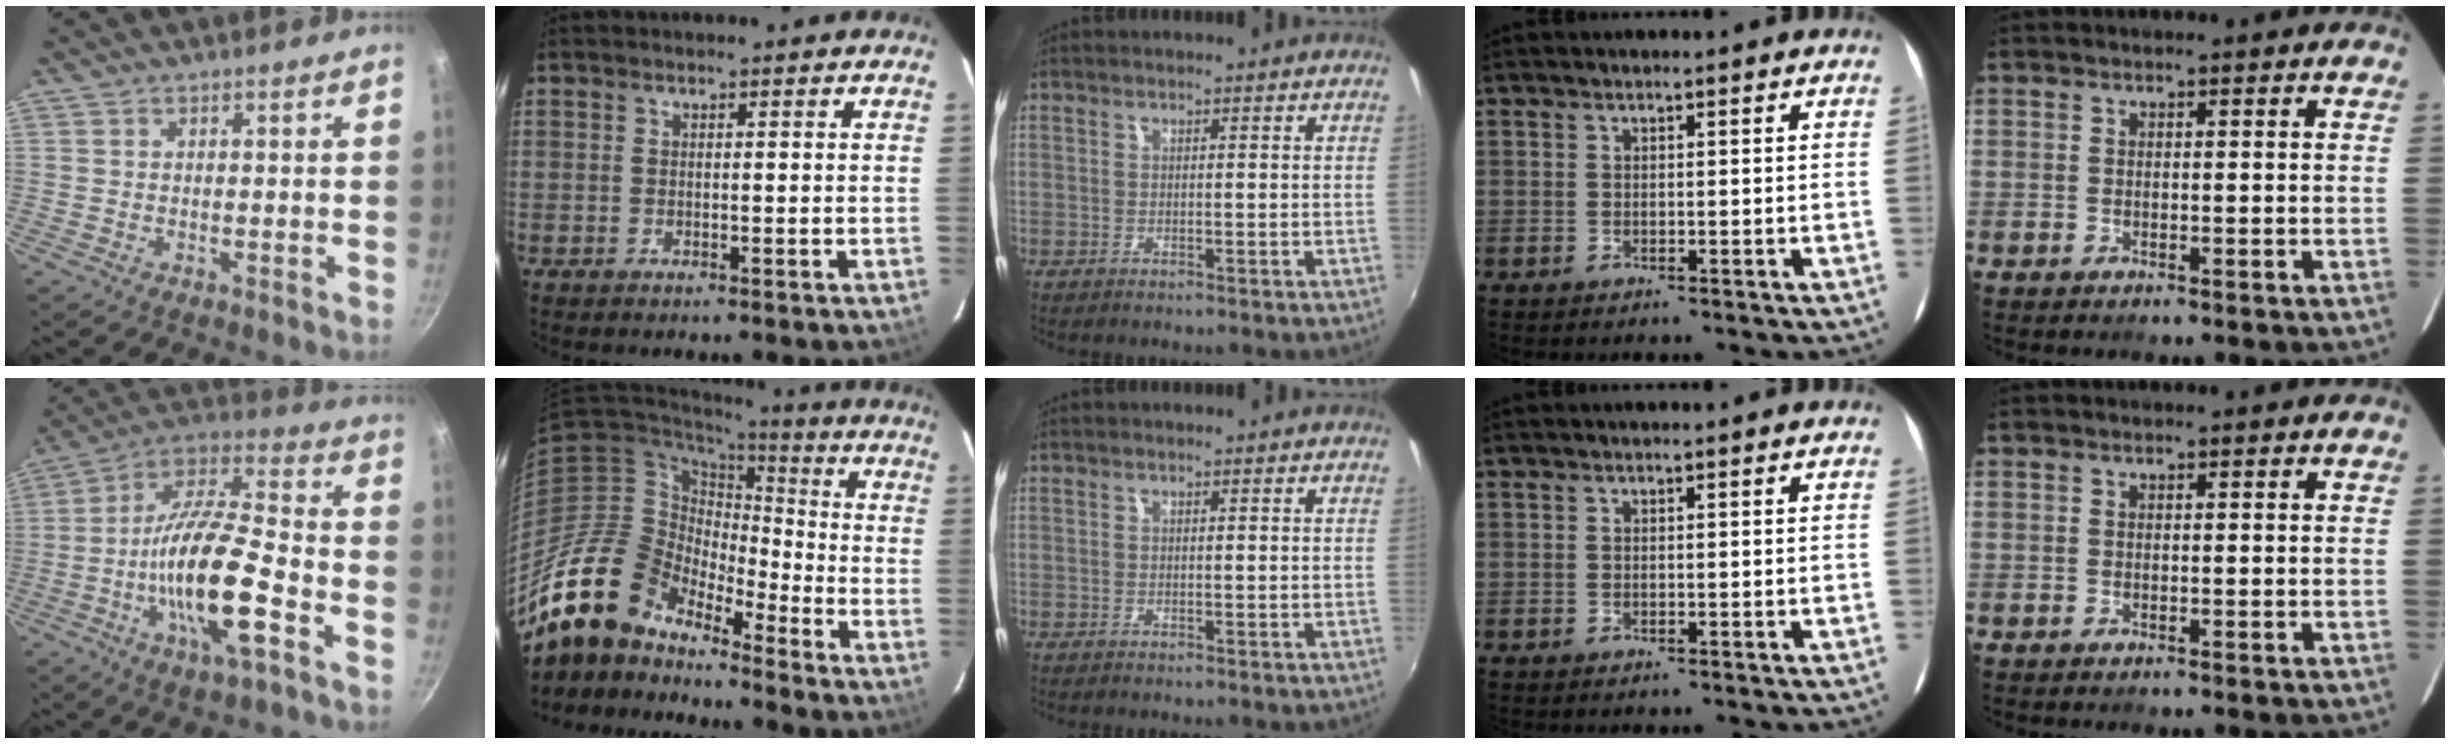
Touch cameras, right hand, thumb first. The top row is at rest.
{"thumb": {"total": 20.2, "force": [-6.8, 6.3, 18.0], "torque": [-0.319, 0.034, -0.136]}, "index": {"total": 15.3, "force": [-13.3, 6.6, 4.0], "torque": [-0.080, 0.016, -0.251]}}